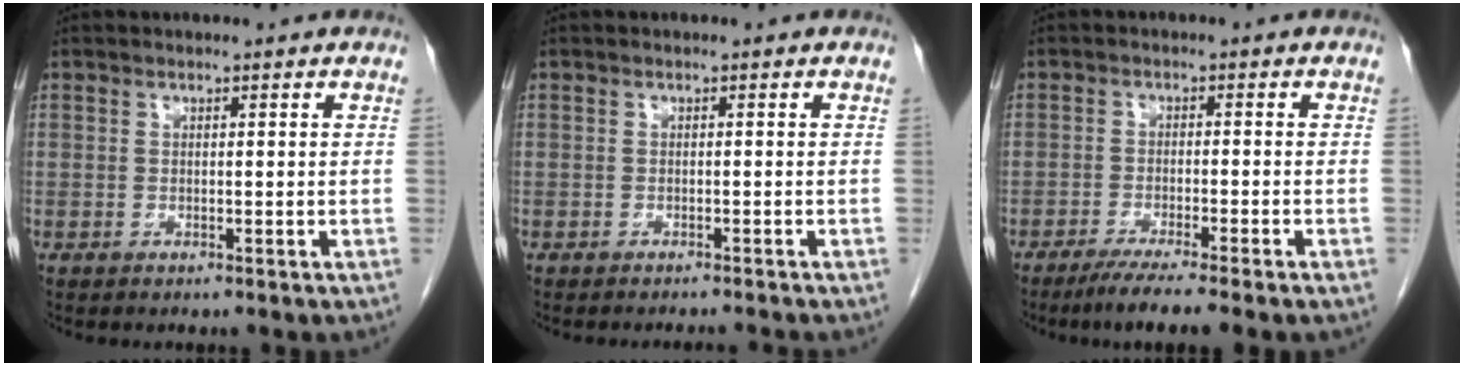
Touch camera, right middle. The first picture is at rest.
{"total": 2.2, "force": [-2.1, -0.6, 0.3], "torque": [0.000, -0.005, -0.027]}
{"total": 6.3, "force": [-4.8, -0.7, 4.0], "torque": [-0.058, -0.016, -0.080]}